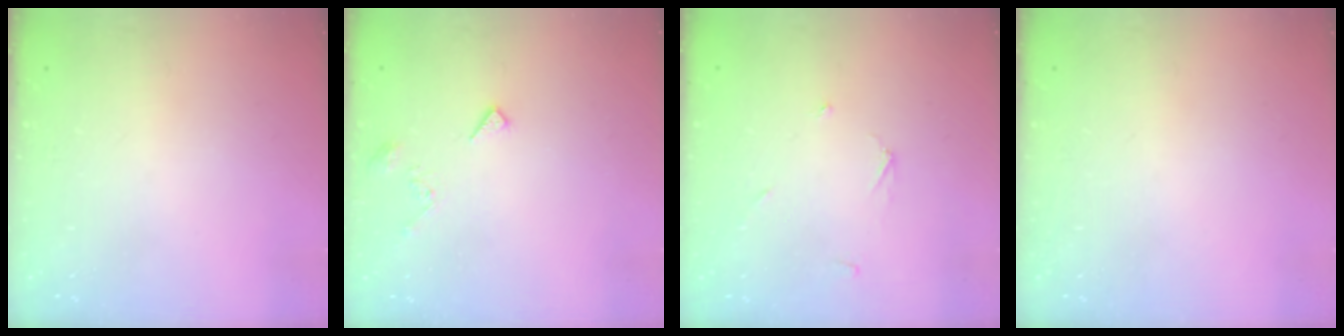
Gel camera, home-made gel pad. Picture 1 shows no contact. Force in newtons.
{"total": 4.7, "press": 4.7, "slide": 0.6}
{"total": 2.4, "press": 2.4, "slide": 0.2}
{"total": 0.0}